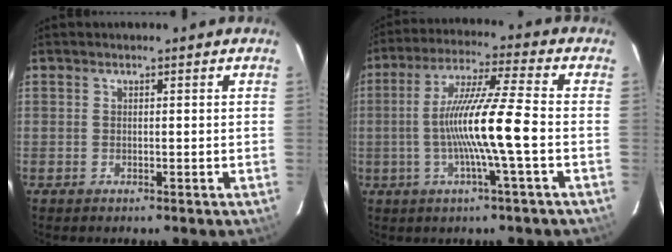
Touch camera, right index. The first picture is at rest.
{"total": 12.5, "force": [-2.6, -1.1, 12.2], "torque": [-0.231, 0.003, -0.049]}